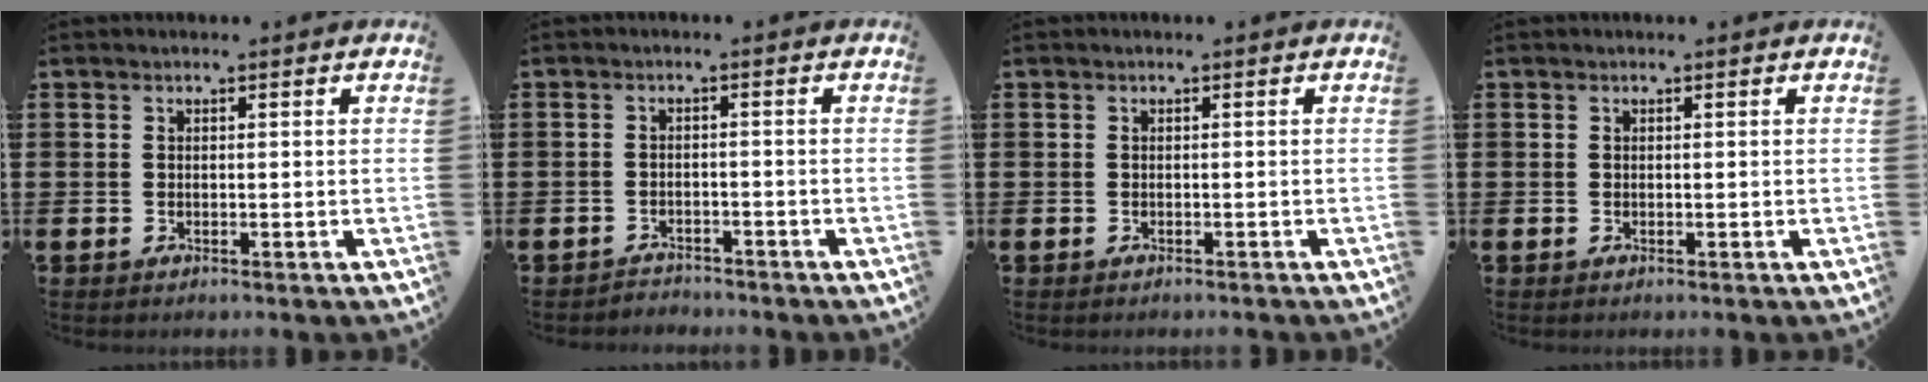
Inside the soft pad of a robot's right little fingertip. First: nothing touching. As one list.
[{"total": 1.7, "force": [-1.7, 0.2, -0.3], "torque": [-0.001, 0.004, -0.039]}, {"total": 0.0}, {"total": 0.0}]